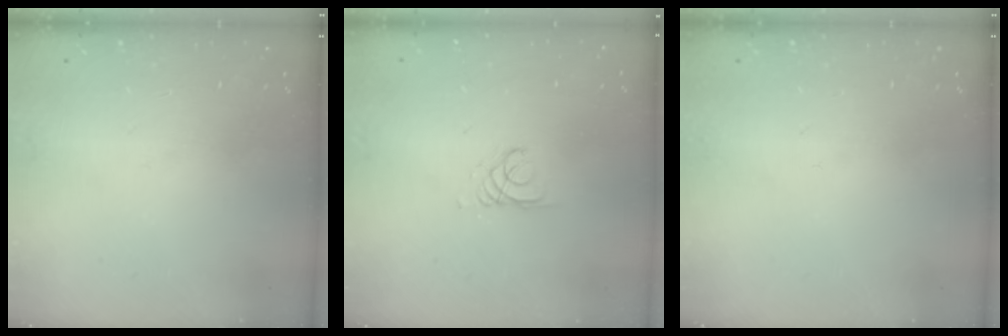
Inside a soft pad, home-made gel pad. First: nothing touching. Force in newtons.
{"total": 1.1, "press": 1.1, "slide": 0.1}
{"total": 0.0}